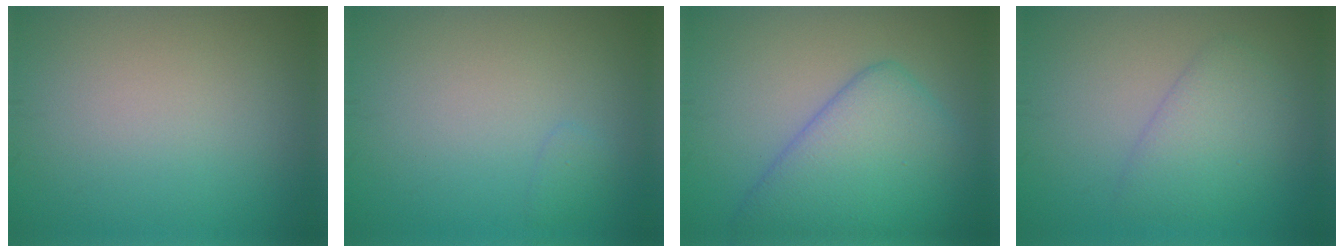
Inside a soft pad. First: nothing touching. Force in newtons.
{"total": 0.8, "press": 0.8, "slide": 0.0}
{"total": 7.5, "press": 7.5, "slide": 0.3}
{"total": 3.2, "press": 3.2, "slide": 0.3}